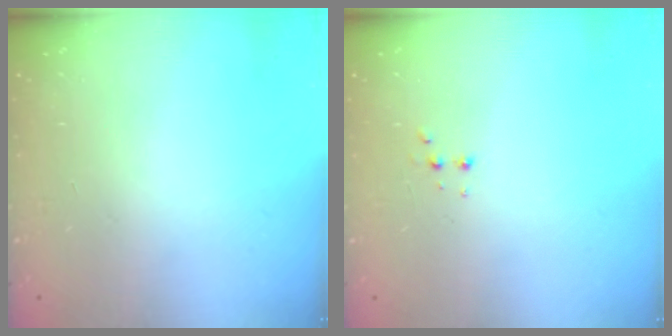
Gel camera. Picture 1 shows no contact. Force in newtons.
{"total": 2.5, "press": 2.4, "slide": 0.8}